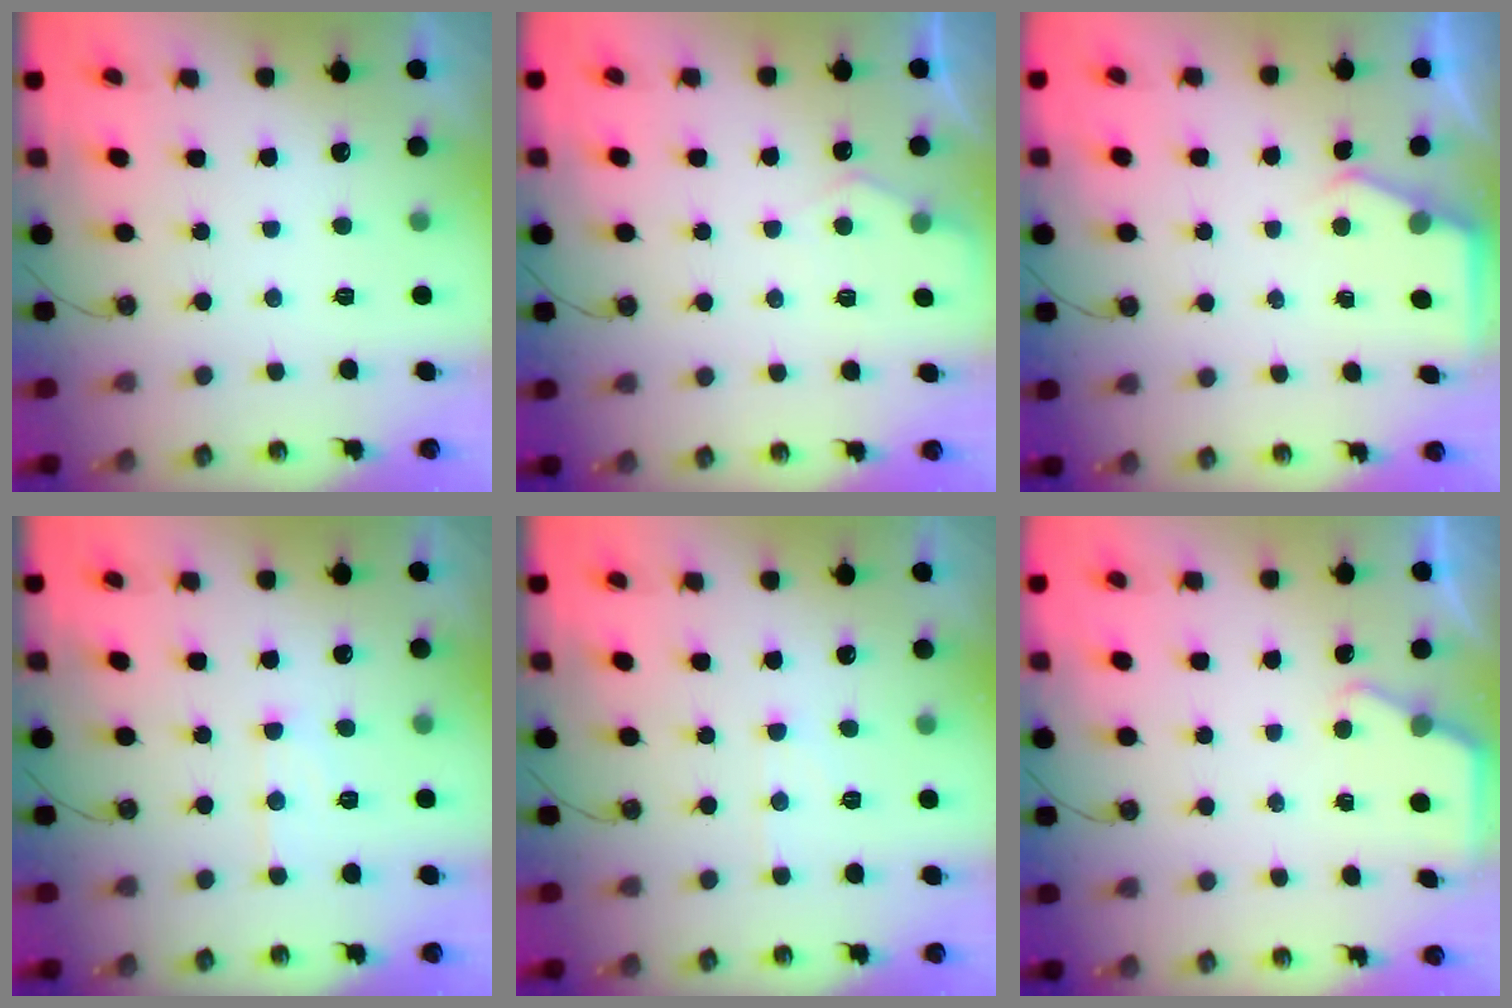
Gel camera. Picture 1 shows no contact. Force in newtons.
{"total": 4.4, "press": 4.3, "slide": 0.5}
{"total": 2.9, "press": 2.9, "slide": 0.5}
{"total": 7.2, "press": 7.1, "slide": 0.6}
{"total": 4.4, "press": 4.3, "slide": 0.6}
{"total": 2.7, "press": 2.7, "slide": 0.2}